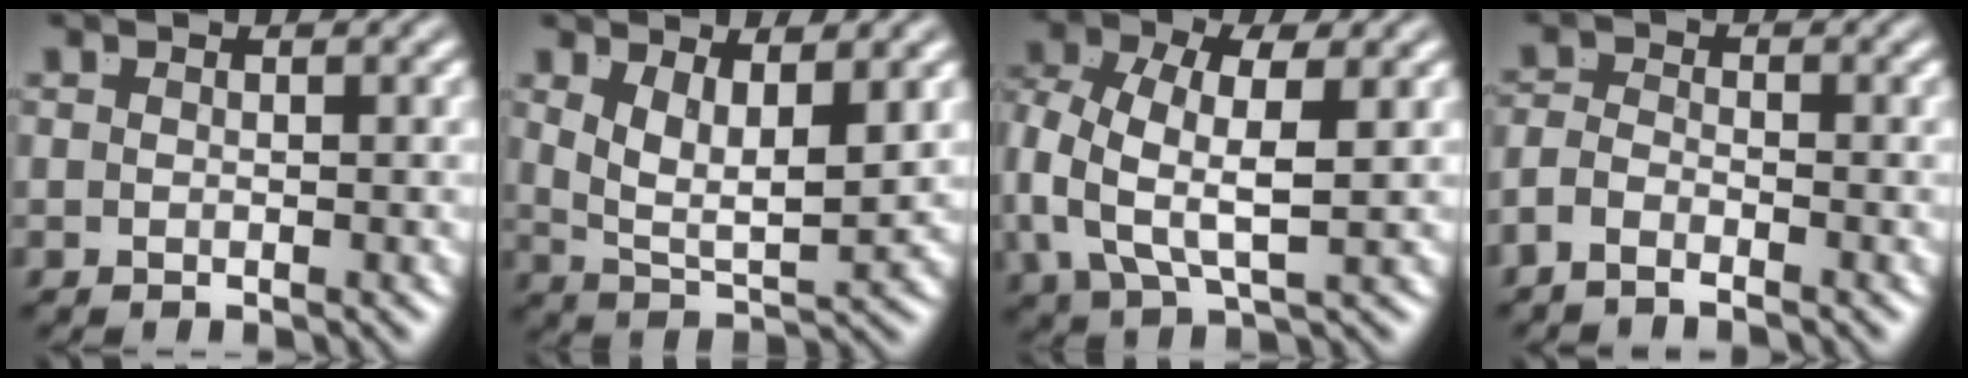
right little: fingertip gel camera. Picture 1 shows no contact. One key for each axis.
{"total": 4.8, "fx": 1.1, "fy": 2.8, "fz": 3.7, "tx": -0.080, "ty": -0.020, "tz": 0.021}
{"total": 6.0, "fx": 0.1, "fy": 3.5, "fz": 4.9, "tx": -0.120, "ty": -0.029, "tz": 0.014}
{"total": 2.4, "fx": -1.9, "fy": 1.0, "fz": 1.1, "tx": -0.029, "ty": -0.016, "tz": -0.031}